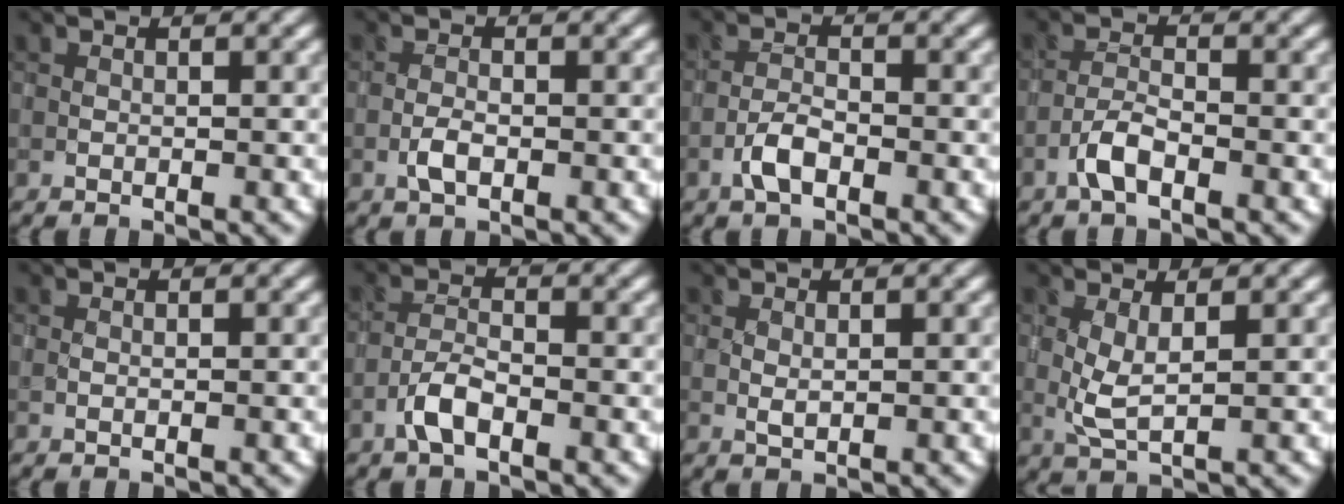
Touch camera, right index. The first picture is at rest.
{"total": 1.7, "force": [-0.7, 0.7, 1.4], "torque": [-0.029, 0.000, -0.016]}
{"total": 2.4, "force": [-1.3, 0.9, 1.8], "torque": [-0.035, 0.004, -0.031]}
{"total": 2.6, "force": [-1.5, 0.7, 1.9], "torque": [-0.042, 0.005, -0.036]}
{"total": 0.0}
{"total": 2.7, "force": [-1.5, 0.8, 2.0], "torque": [-0.043, 0.005, -0.036]}
{"total": 0.8, "force": [0.3, 0.3, 0.6], "torque": [-0.016, -0.002, 0.007]}
{"total": 2.6, "force": [0.5, 0.7, 2.5], "torque": [-0.057, -0.003, 0.013]}